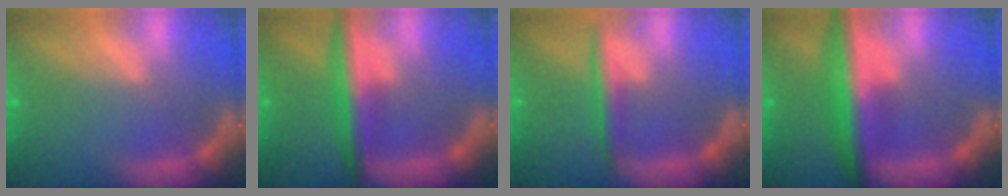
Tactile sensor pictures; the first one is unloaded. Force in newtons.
{"total": 5.5}
{"total": 3.0}
{"total": 8.0}